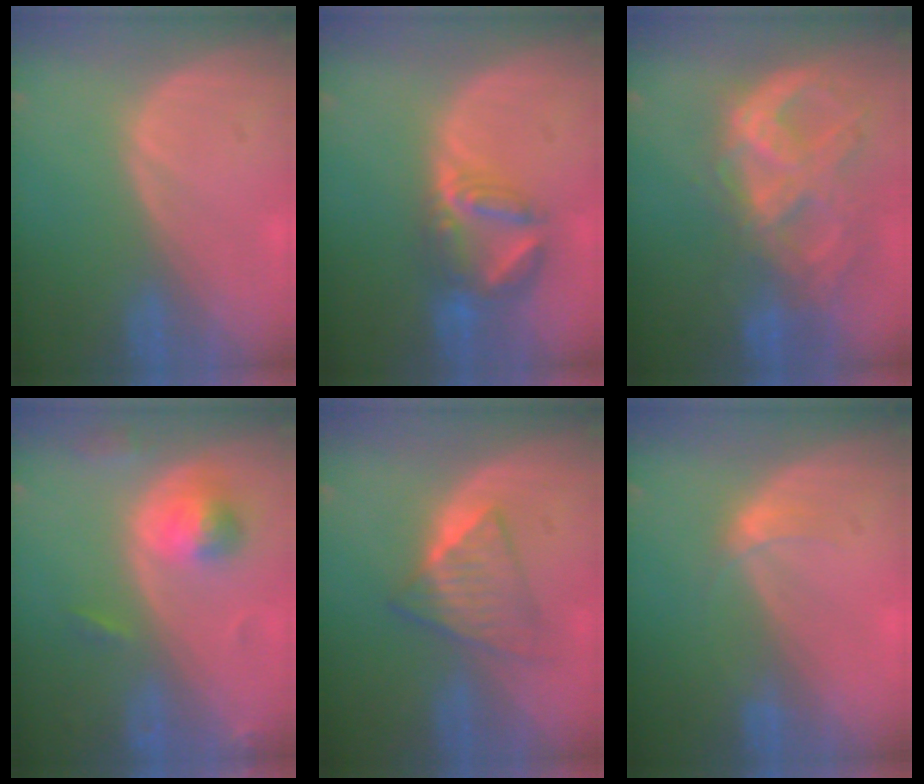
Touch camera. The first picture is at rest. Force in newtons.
{"total": 6.8, "press": 6.6, "slide": 1.7}
{"total": 10.8, "press": 9.1, "slide": 5.7}
{"total": 5.4, "press": 4.9, "slide": 2.3}
{"total": 6.0, "press": 5.6, "slide": 1.9}
{"total": 1.7, "press": 1.7, "slide": 0.2}